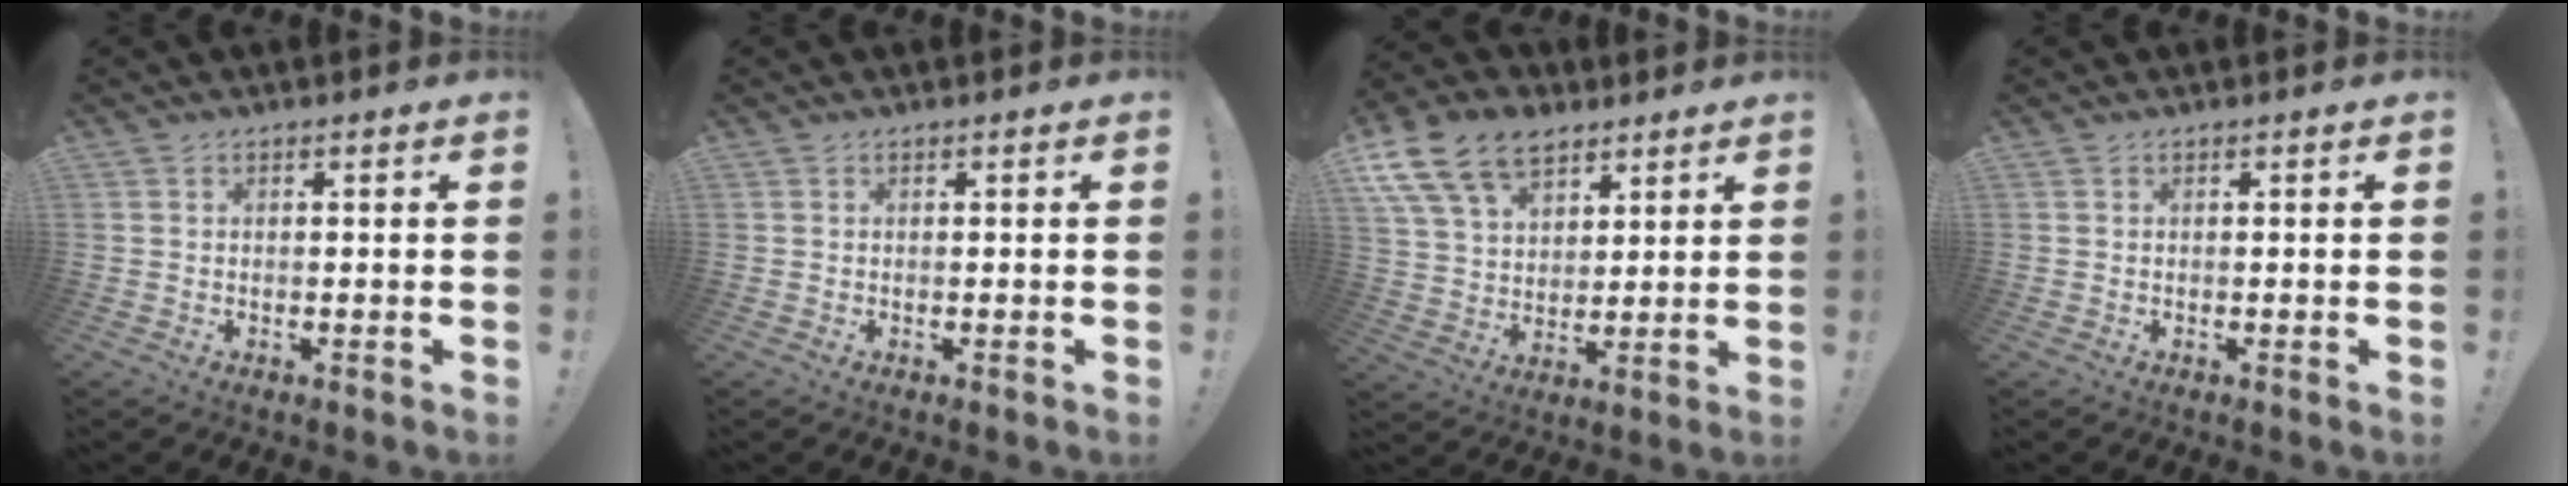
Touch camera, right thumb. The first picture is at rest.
{"total": 0.0}
{"total": 16.2, "force": [9.4, 10.4, 8.2], "torque": [-0.139, -0.047, 0.178]}
{"total": 0.0}